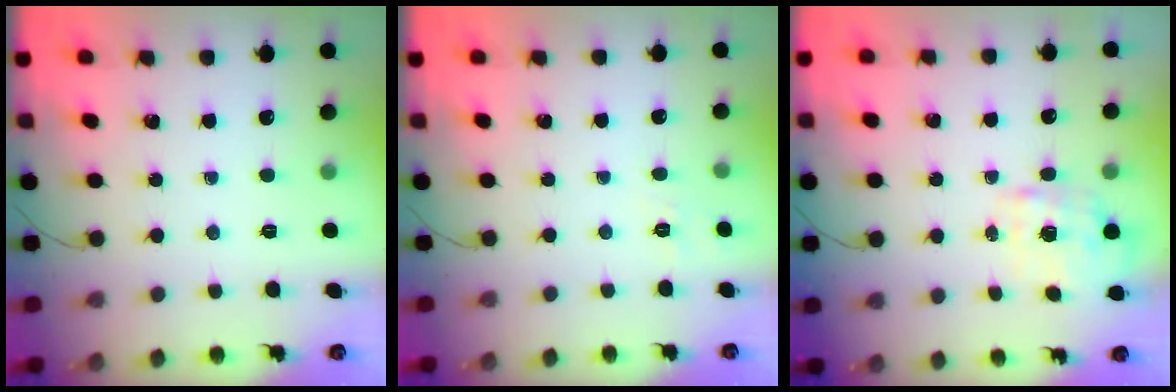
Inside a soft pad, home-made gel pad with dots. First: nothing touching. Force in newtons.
{"total": 7.3, "press": 7.0, "slide": 2.0}
{"total": 1.9, "press": 1.8, "slide": 0.5}